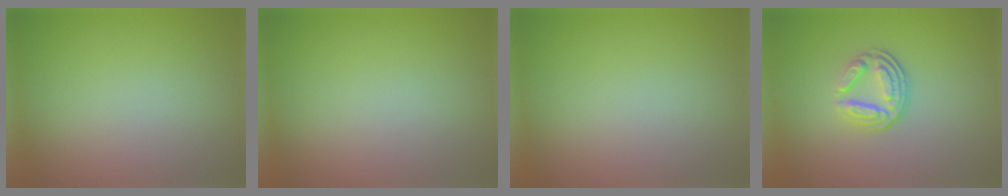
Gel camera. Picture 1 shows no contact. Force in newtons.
{"total": 0.0}
{"total": 0.0}
{"total": 3.7, "press": 2.6, "slide": 2.6}